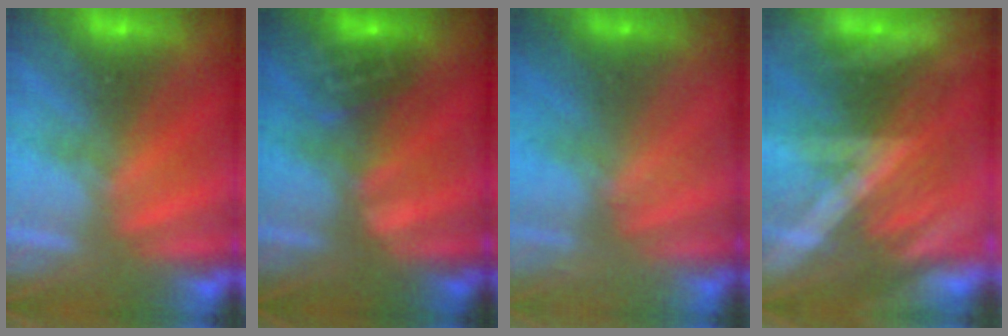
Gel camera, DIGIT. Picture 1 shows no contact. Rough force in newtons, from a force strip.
{"total": 2.8}
{"total": 2.3}
{"total": 2.9}